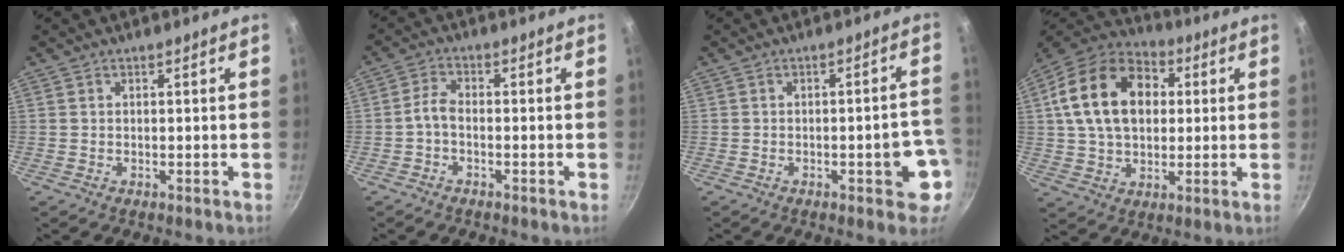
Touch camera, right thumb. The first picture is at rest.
{"total": 2.9, "force": [-1.3, 1.4, 2.2], "torque": [-0.051, 0.018, -0.034]}
{"total": 7.8, "force": [-2.5, 2.9, 6.8], "torque": [-0.056, 0.024, -0.027]}
{"total": 19.9, "force": [4.0, 14.0, 13.6], "torque": [-0.216, 0.022, 0.060]}